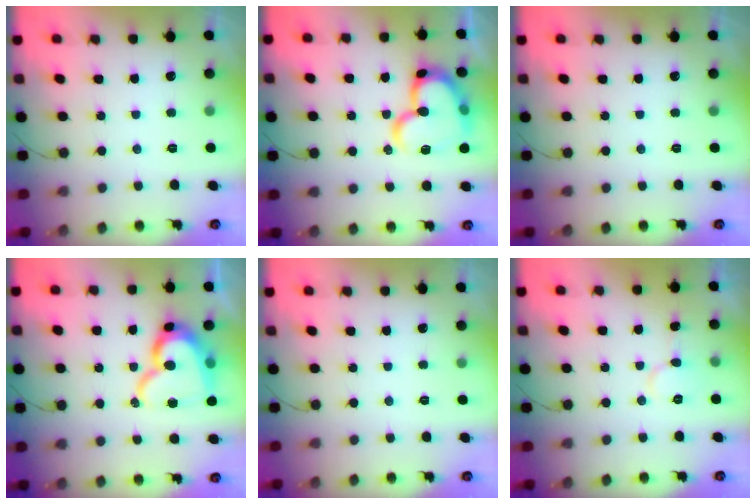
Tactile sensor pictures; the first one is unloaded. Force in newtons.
{"total": 20.6, "press": 20.4, "slide": 2.6}
{"total": 0.0}
{"total": 17.4, "press": 17.3, "slide": 1.6}
{"total": 0.0}
{"total": 6.1, "press": 6.1, "slide": 0.2}